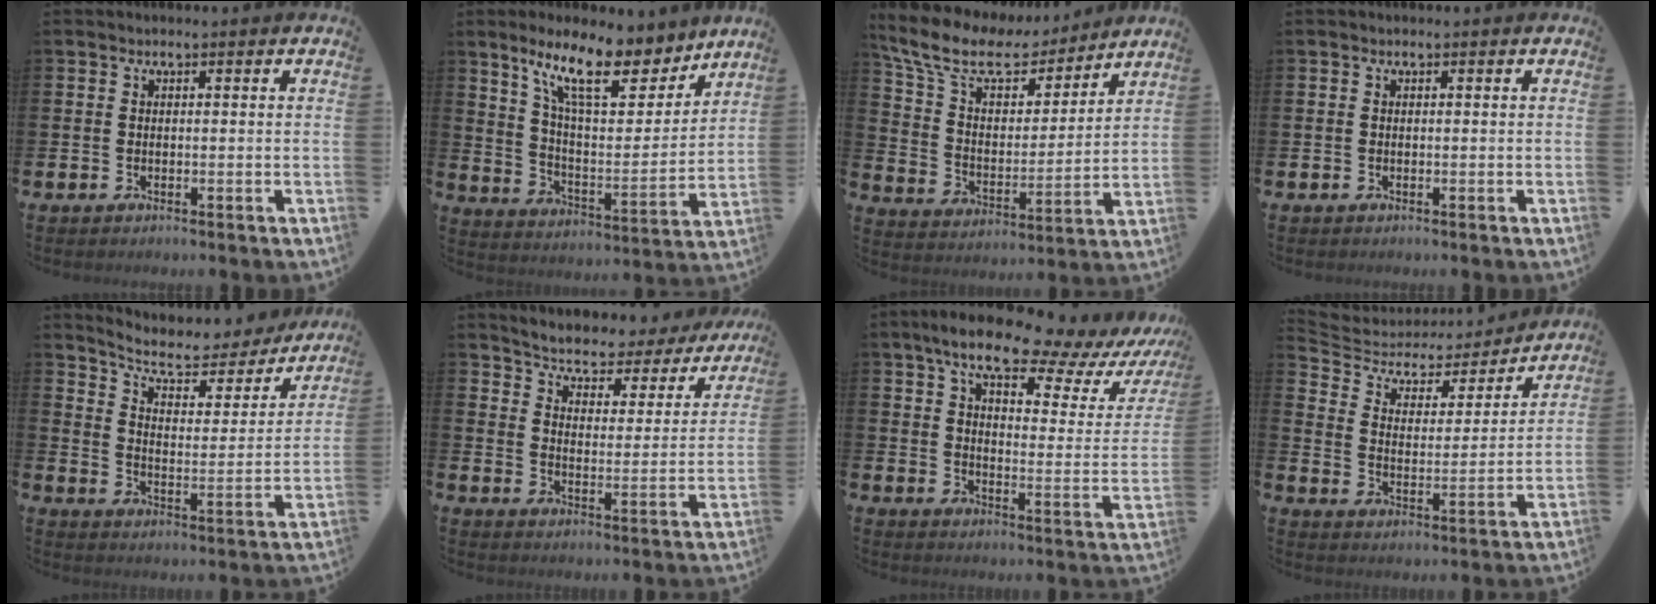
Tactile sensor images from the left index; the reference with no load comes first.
{"total": 13.4, "force": [10.3, 4.3, 7.5], "torque": [-0.160, -0.046, 0.181]}
{"total": 10.7, "force": [8.8, 4.6, 4.0], "torque": [-0.121, -0.050, 0.155]}
{"total": 0.0}
{"total": 7.4, "force": [6.6, 2.3, 2.5], "torque": [-0.072, -0.047, 0.108]}
{"total": 4.5, "force": [4.3, 1.3, 0.7], "torque": [-0.044, -0.036, 0.066]}
{"total": 10.8, "force": [8.6, 2.8, 5.8], "torque": [-0.123, -0.053, 0.140]}
{"total": 5.2, "force": [4.3, 2.7, 1.4], "torque": [-0.061, -0.033, 0.065]}